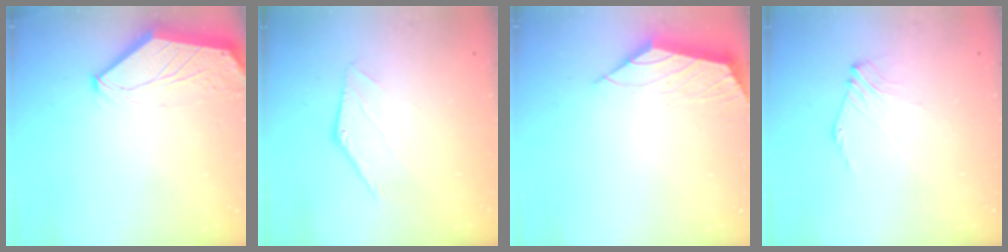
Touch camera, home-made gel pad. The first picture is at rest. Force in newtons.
{"total": 0.0}
{"total": 0.8, "press": 0.7, "slide": 0.4}
{"total": 2.1, "press": 2.0, "slide": 0.5}